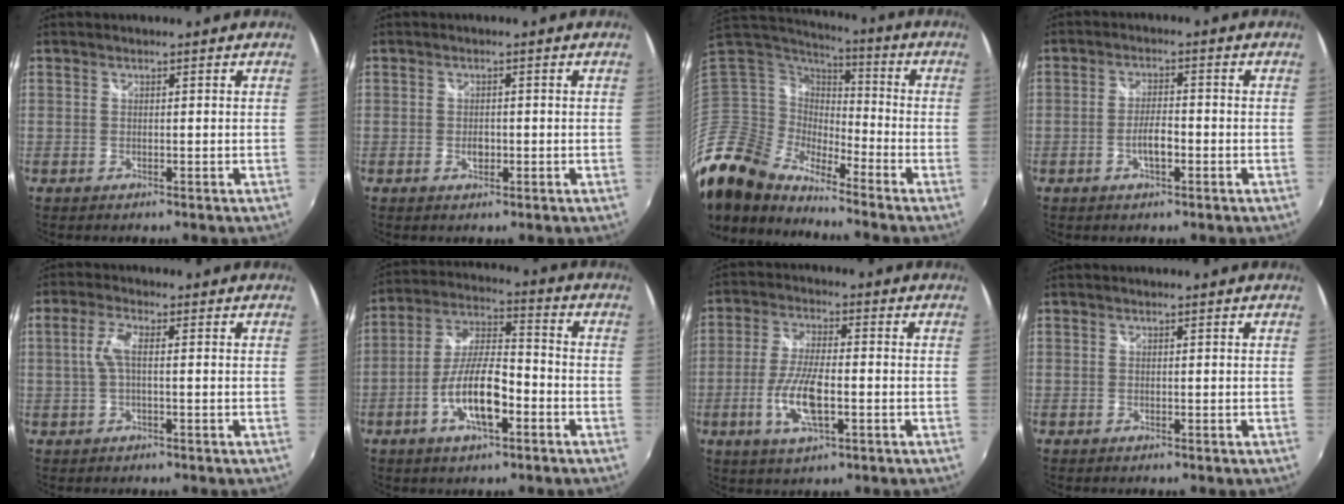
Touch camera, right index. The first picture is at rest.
{"total": 1.8, "force": [-0.5, 1.2, 1.2], "torque": [-0.020, 0.000, -0.009]}
{"total": 15.6, "force": [-13.6, 5.6, 5.2], "torque": [-0.120, 0.001, -0.285]}
{"total": 3.8, "force": [-1.5, 1.4, 3.2], "torque": [-0.065, 0.001, -0.026]}
{"total": 4.0, "force": [0.0, 1.2, 3.8], "torque": [-0.079, 0.006, 0.004]}
{"total": 11.9, "force": [-4.7, 4.0, 10.2], "torque": [-0.208, 0.001, -0.085]}
{"total": 9.6, "force": [-2.7, 3.1, 8.7], "torque": [-0.179, -0.005, -0.053]}
{"total": 0.0}